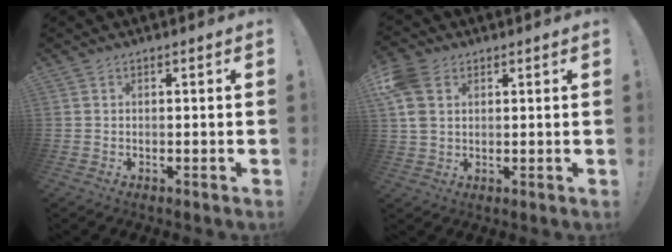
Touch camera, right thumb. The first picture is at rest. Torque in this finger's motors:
{"motor_torque": [0.52, 0.59, 0.52, 0.61, 0.08]}